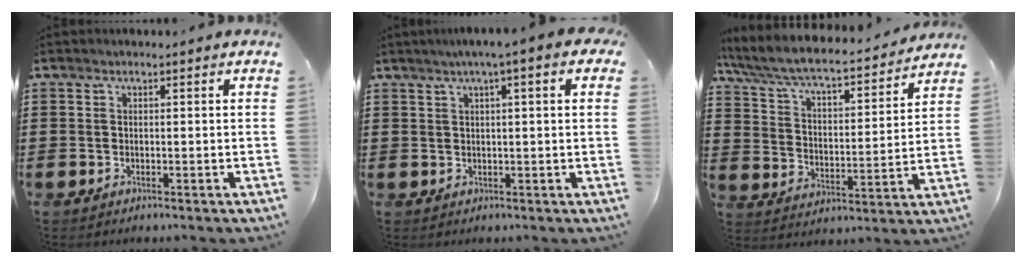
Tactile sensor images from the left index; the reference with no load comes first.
{"total": 3.8, "force": [1.6, 0.1, 3.5], "torque": [-0.068, 0.004, 0.026]}
{"total": 6.1, "force": [5.6, 0.6, 2.4], "torque": [-0.073, -0.045, 0.088]}